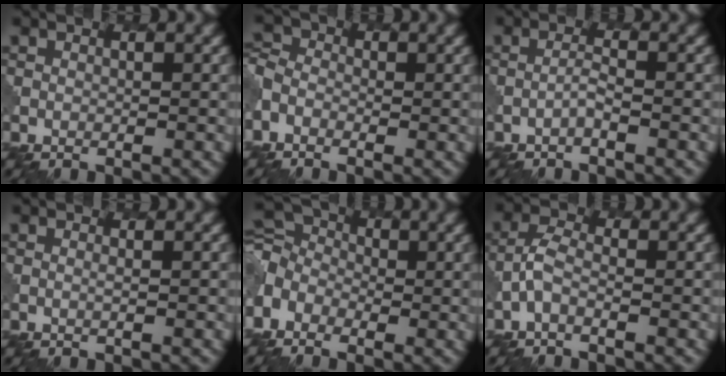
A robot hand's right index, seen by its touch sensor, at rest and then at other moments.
{"total": 2.4, "force": [-1.2, 1.7, 1.0], "torque": [-0.019, -0.001, -0.031]}
{"total": 0.8, "force": [-0.5, -0.1, 0.6], "torque": [-0.012, 0.006, -0.013]}
{"total": 0.6, "force": [0.2, 0.0, 0.5], "torque": [-0.005, 0.002, -0.001]}
{"total": 4.7, "force": [-2.2, 3.4, 2.4], "torque": [-0.055, -0.003, -0.053]}
{"total": 1.7, "force": [-0.9, 0.7, 1.2], "torque": [-0.030, 0.004, -0.027]}